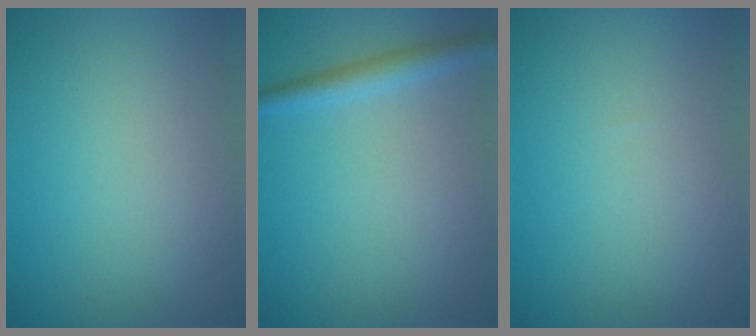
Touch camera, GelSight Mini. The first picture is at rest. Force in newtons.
{"total": 2.3, "press": 2.2, "slide": 0.1}
{"total": 0.0}